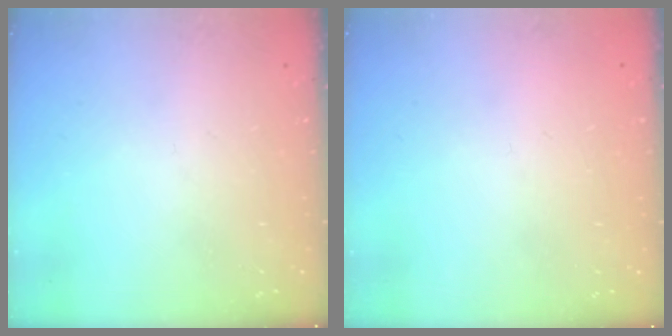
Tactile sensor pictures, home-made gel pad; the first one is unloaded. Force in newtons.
{"total": 2.1, "press": 2.1, "slide": 0.1}